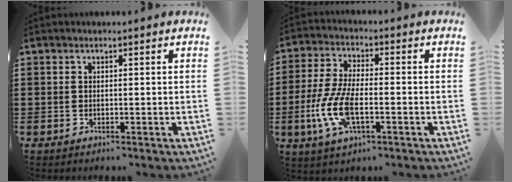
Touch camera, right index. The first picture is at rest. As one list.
[{"total": 9.0, "force": [-2.6, 3.6, 7.8], "torque": [-0.186, -0.017, -0.051]}]